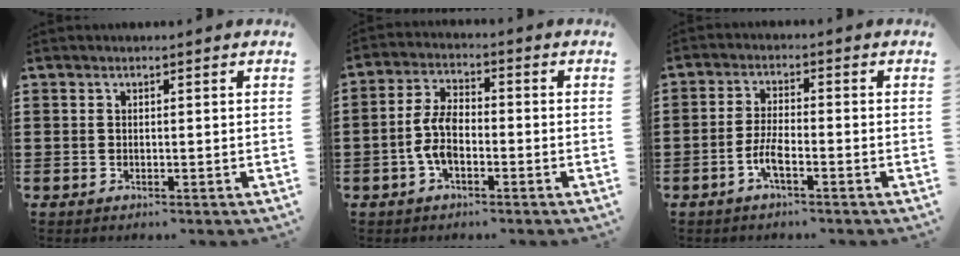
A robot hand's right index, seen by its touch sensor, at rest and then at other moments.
{"total": 6.1, "force": [-1.7, 3.0, 5.0], "torque": [-0.125, -0.005, -0.039]}
{"total": 4.1, "force": [-1.9, 0.8, 3.6], "torque": [-0.089, -0.009, -0.042]}